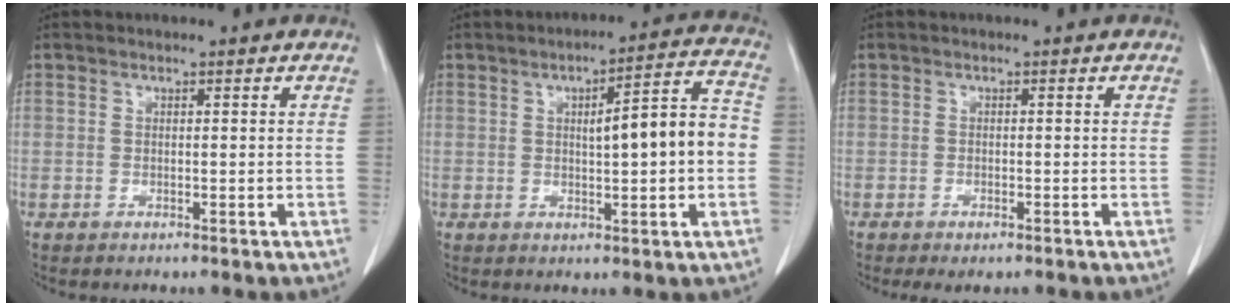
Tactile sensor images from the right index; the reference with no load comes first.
{"total": 10.7, "force": [-0.1, 1.4, 10.6], "torque": [-0.143, 0.027, 0.001]}
{"total": 2.1, "force": [-1.5, 0.9, 1.1], "torque": [-0.014, -0.002, -0.016]}